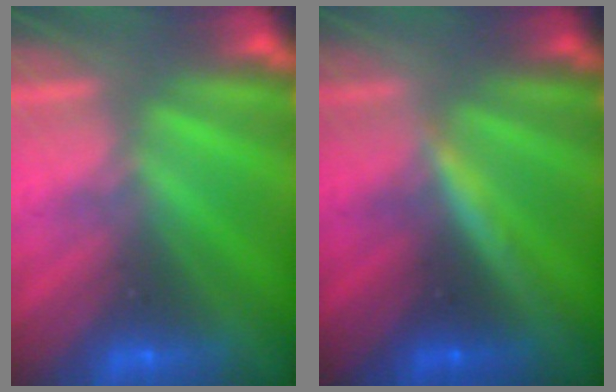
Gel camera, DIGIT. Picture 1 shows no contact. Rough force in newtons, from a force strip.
{"total": 3.1}